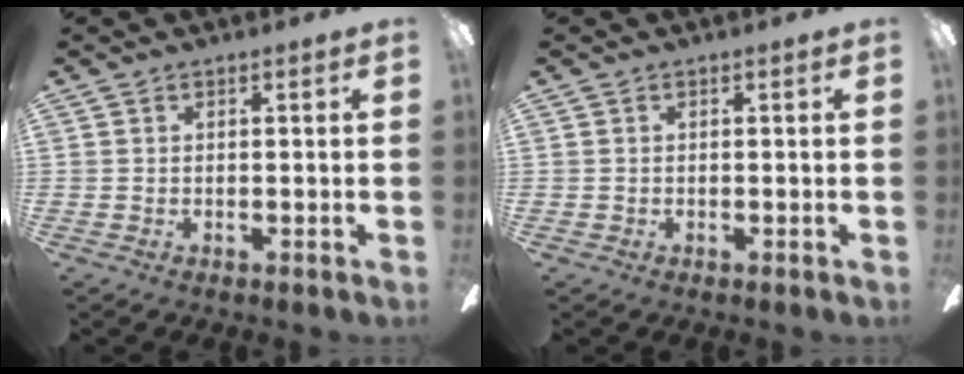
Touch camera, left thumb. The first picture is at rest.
{"total": 0.5, "force": [-0.1, 0.5, 0.0], "torque": [0.002, 0.006, -0.003]}